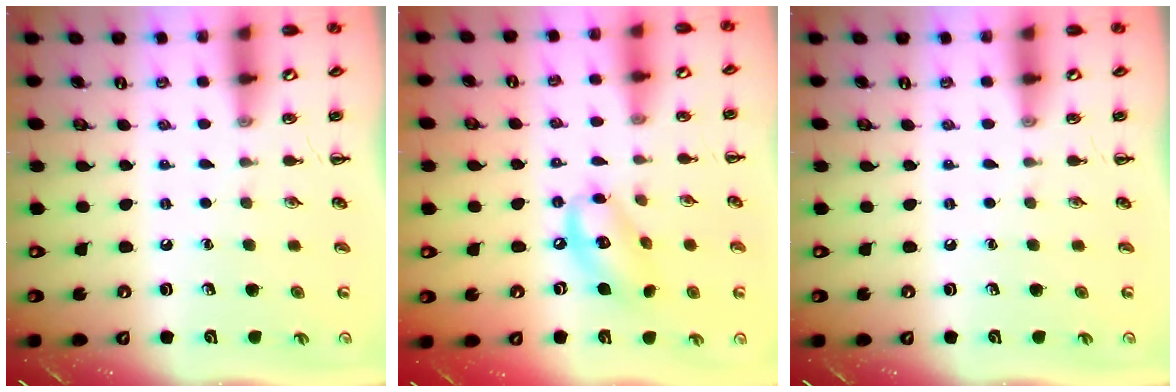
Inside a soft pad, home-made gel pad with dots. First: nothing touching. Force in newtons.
{"total": 11.2, "press": 11.0, "slide": 2.3}
{"total": 0.0}